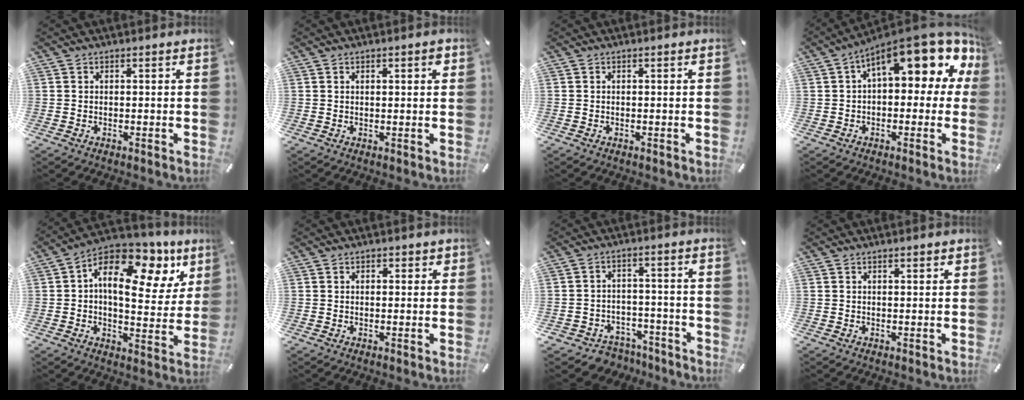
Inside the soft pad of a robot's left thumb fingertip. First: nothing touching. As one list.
[{"total": 1.6, "force": [0.7, 0.5, 1.3], "torque": [-0.026, 0.002, 0.012]}, {"total": 0.0}, {"total": 15.0, "force": [7.8, 5.9, 11.4], "torque": [-0.172, -0.052, 0.133]}, {"total": 17.6, "force": [7.5, 9.0, 13.1], "torque": [-0.204, -0.045, 0.126]}, {"total": 1.2, "force": [0.5, 0.9, 0.6], "torque": [-0.004, 0.003, 0.005]}, {"total": 5.2, "force": [-3.3, 3.9, 1.0], "torque": [-0.019, 0.019, -0.062]}, {"total": 1.0, "force": [0.6, 0.3, 0.7], "torque": [-0.014, 0.000, 0.011]}]